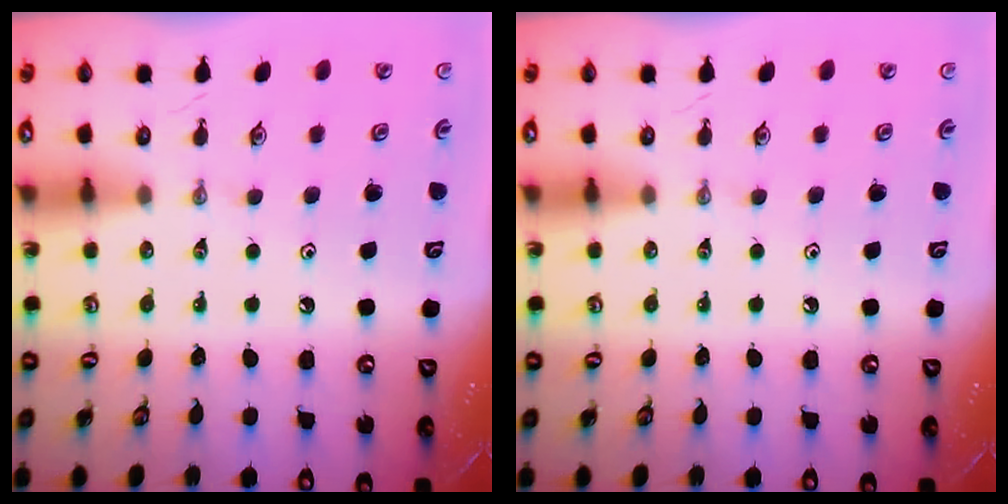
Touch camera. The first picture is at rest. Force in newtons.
{"total": 0.0}